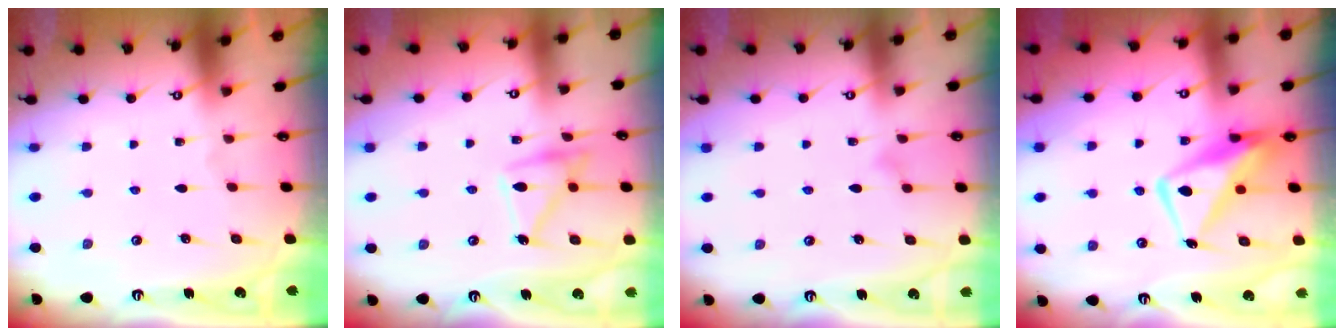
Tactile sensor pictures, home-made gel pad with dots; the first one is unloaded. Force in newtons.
{"total": 14.8, "press": 14.7, "slide": 0.9}
{"total": 6.1, "press": 6.1, "slide": 0.3}
{"total": 10.7, "press": 10.6, "slide": 1.2}